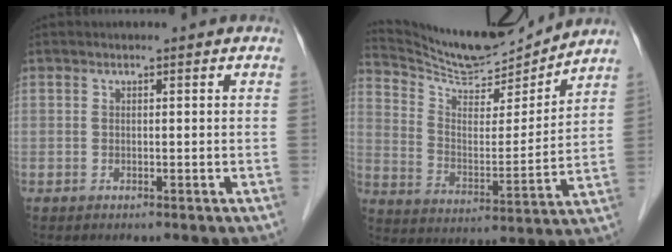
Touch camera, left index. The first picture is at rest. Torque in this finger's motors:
{"motor_torque": [1.09, -1.05, 0.12, 0.00]}